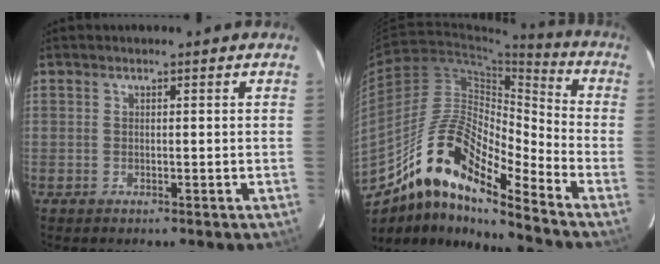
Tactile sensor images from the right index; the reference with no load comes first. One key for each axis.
{"total": 17.5, "fx": -11.8, "fy": 4.3, "fz": 12.2, "tx": -0.227, "ty": 0.025, "tz": -0.207}